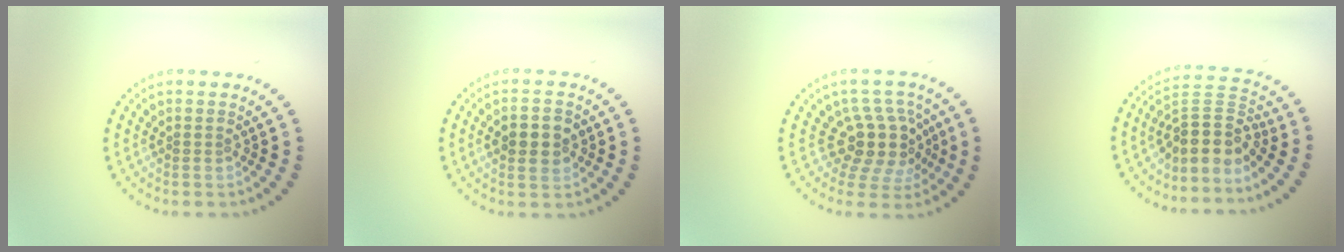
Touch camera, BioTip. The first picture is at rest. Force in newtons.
{"total": 3.2, "press": 3.2, "slide": 0.1}
{"total": 4.5, "press": 3.3, "slide": 3.0}
{"total": 4.2, "press": 3.3, "slide": 2.5}